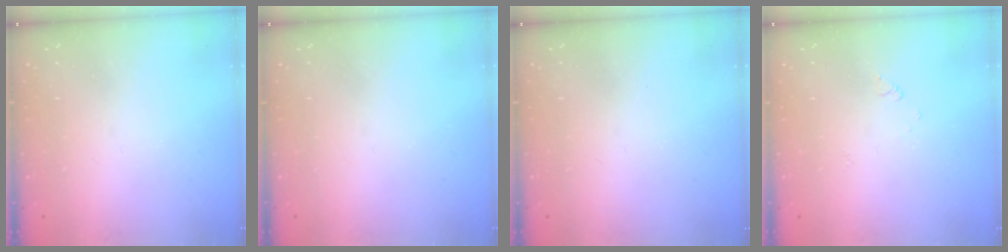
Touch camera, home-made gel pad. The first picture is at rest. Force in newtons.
{"total": 0.0}
{"total": 2.1, "press": 2.0, "slide": 0.4}
{"total": 3.0, "press": 3.0, "slide": 0.4}